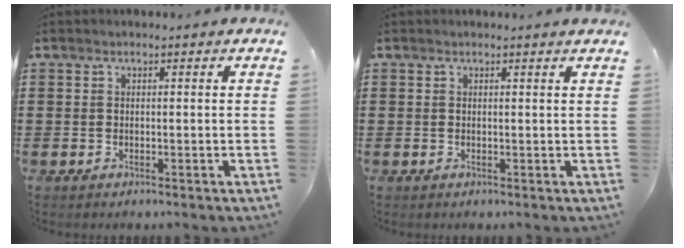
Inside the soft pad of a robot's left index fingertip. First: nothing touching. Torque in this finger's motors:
{"motor_torque": [0.08, -0.08, 0.05, 0.00]}